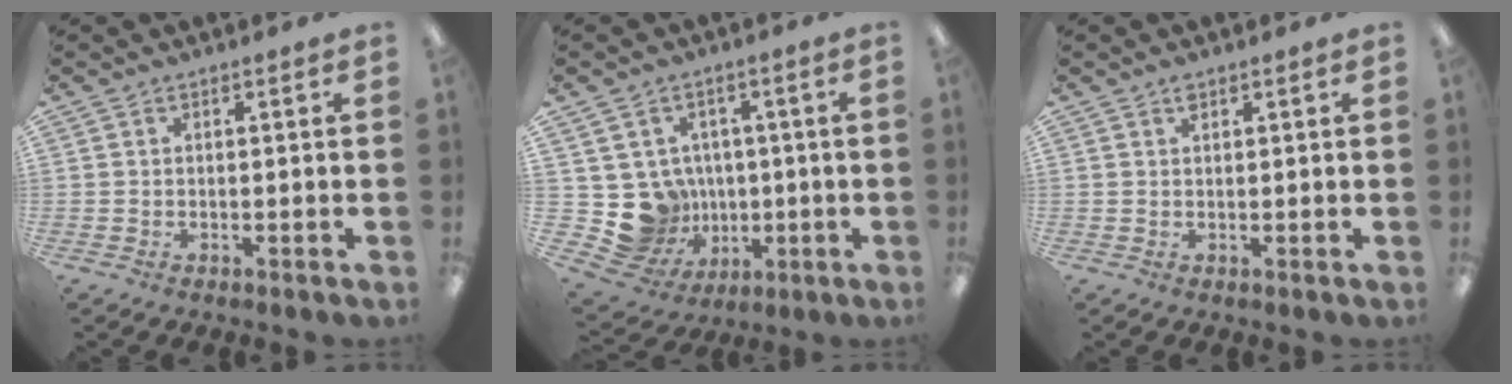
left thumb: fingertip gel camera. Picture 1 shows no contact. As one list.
[{"total": 10.4, "force": [-0.3, 10.1, 2.2], "torque": [-0.084, -0.006, 0.009]}, {"total": 1.2, "force": [0.8, 0.5, 0.7], "torque": [-0.015, 0.002, 0.015]}]